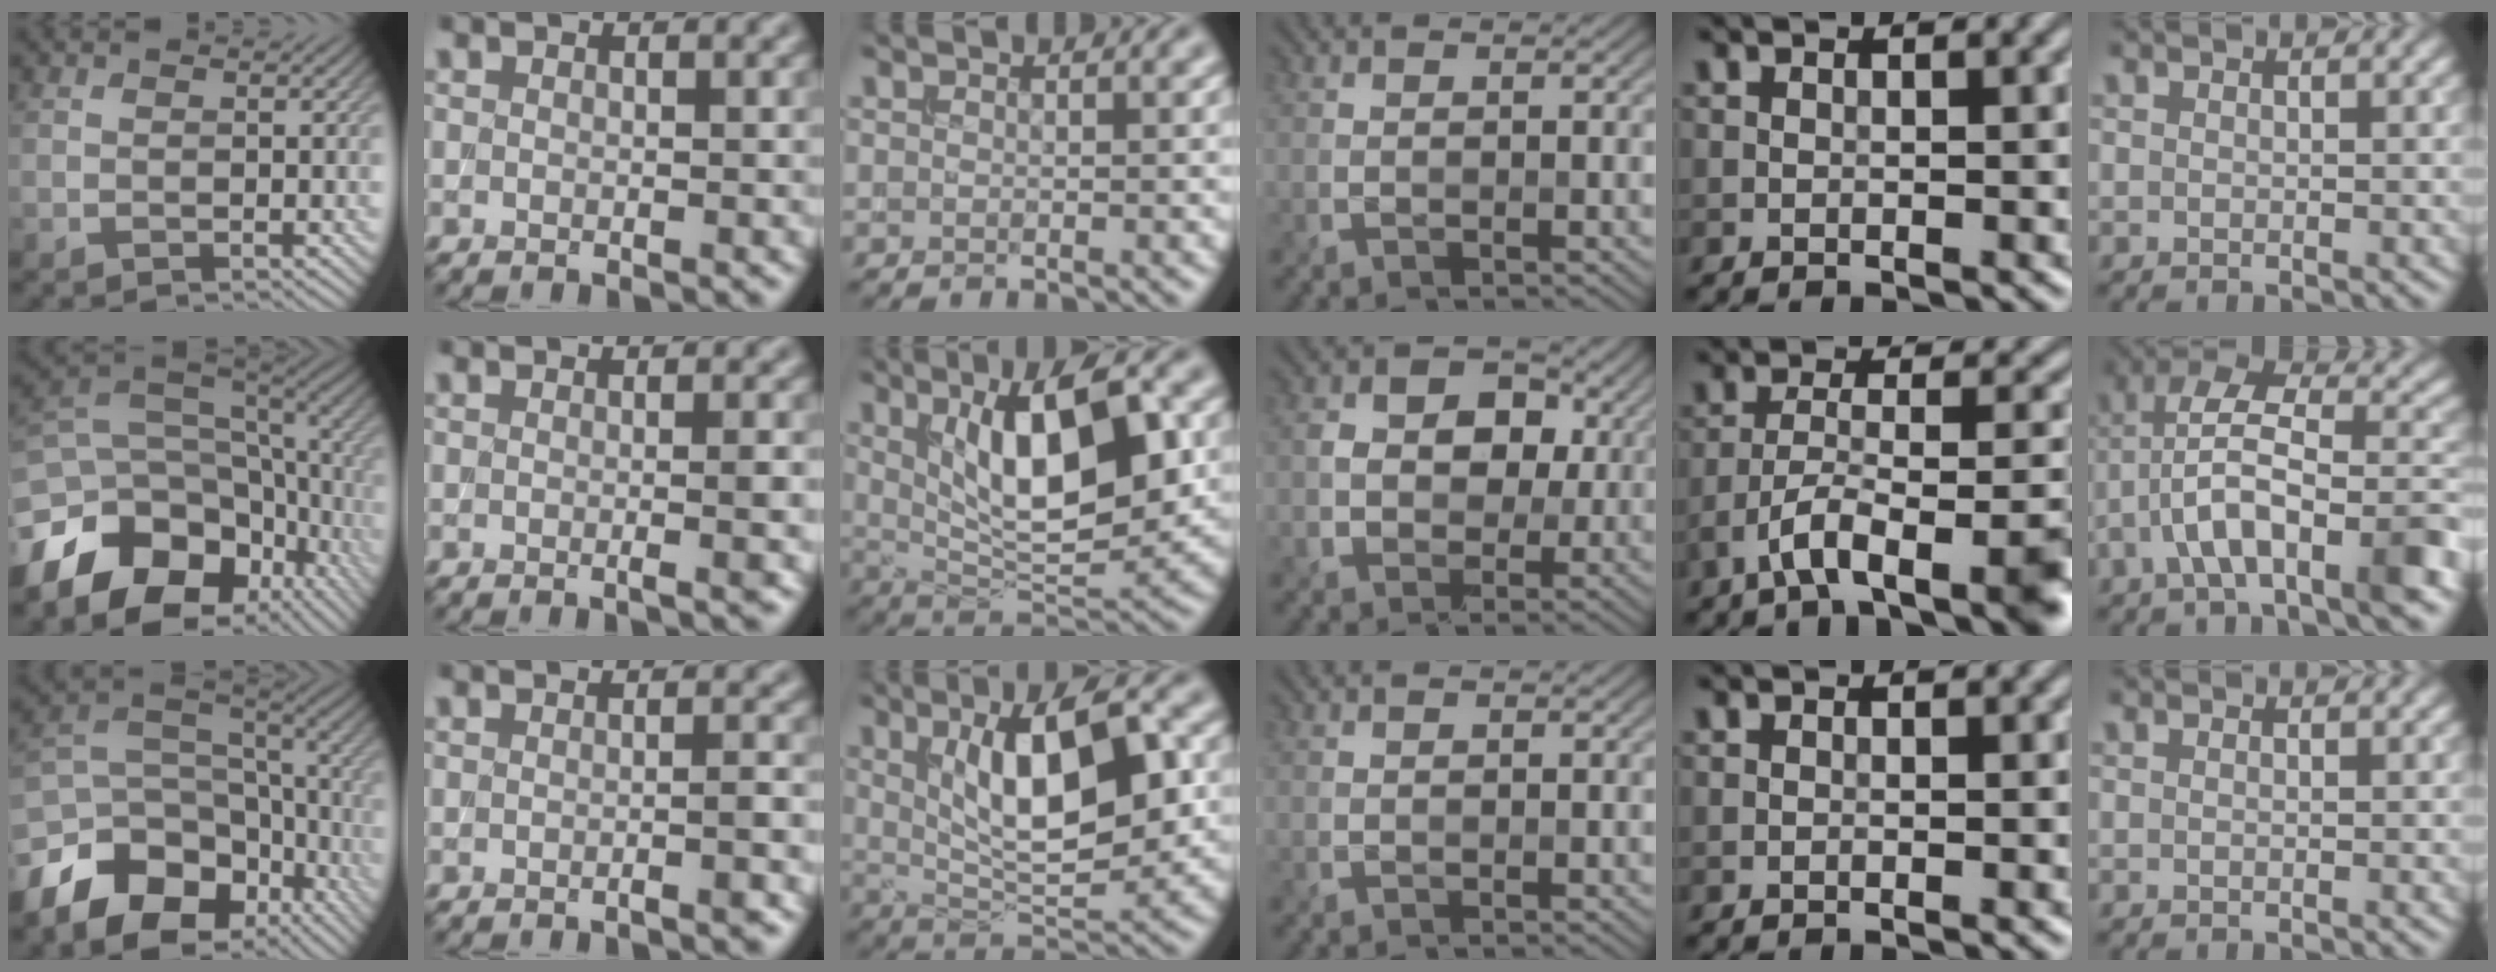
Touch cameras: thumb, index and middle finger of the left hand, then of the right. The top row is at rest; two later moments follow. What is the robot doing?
{"motion": "insert", "object": "backpack"}